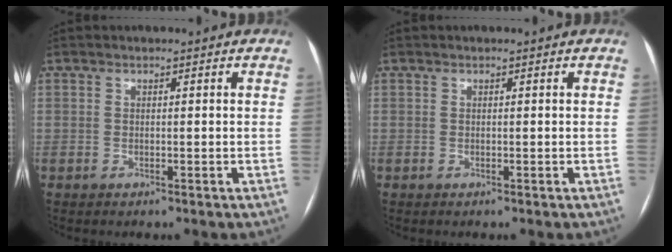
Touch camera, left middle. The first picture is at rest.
{"total": 0.0}